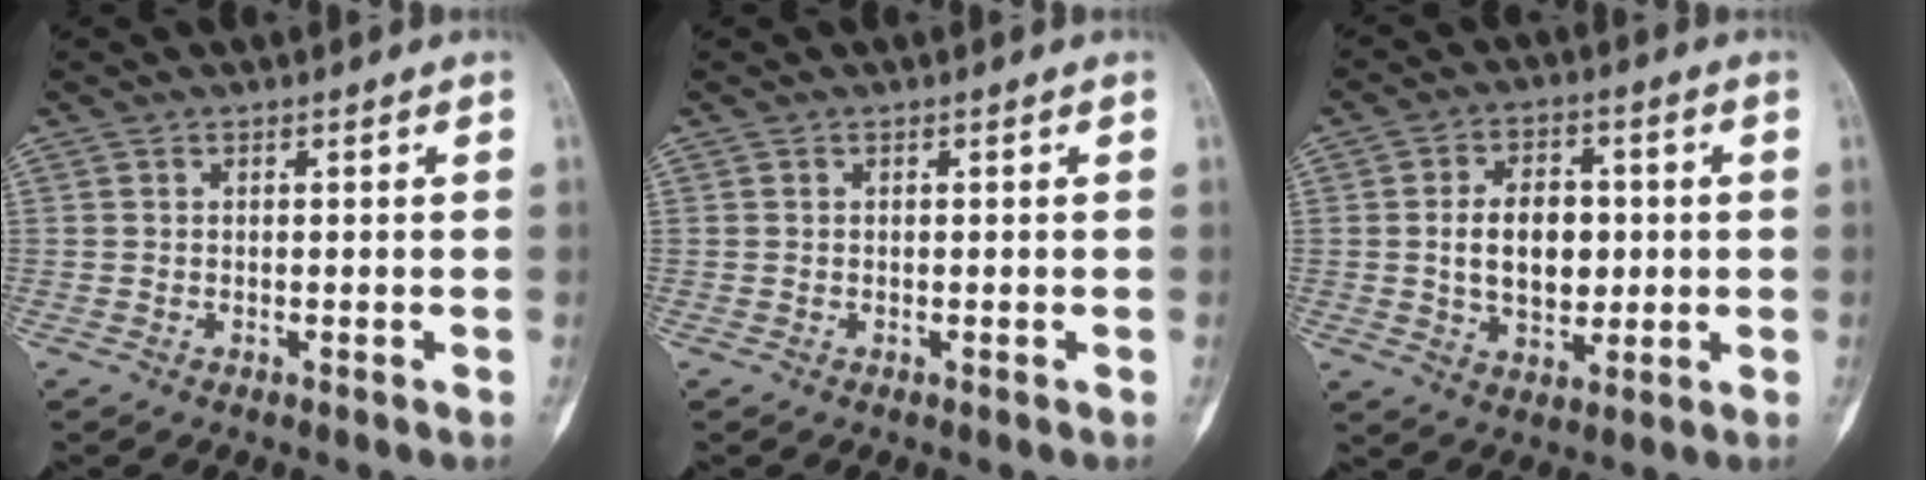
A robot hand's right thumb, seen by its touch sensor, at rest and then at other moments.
{"total": 0.0}
{"total": 10.7, "force": [0.4, 7.1, 7.9], "torque": [-0.099, 0.005, 0.009]}